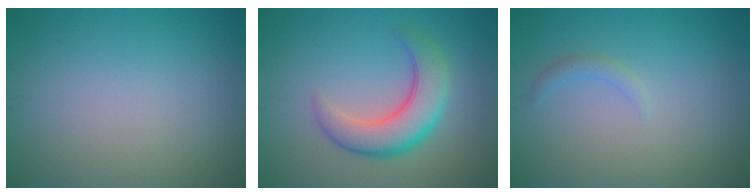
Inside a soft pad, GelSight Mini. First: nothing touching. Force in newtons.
{"total": 5.6, "press": 5.5, "slide": 0.4}
{"total": 1.0, "press": 1.0, "slide": 0.2}